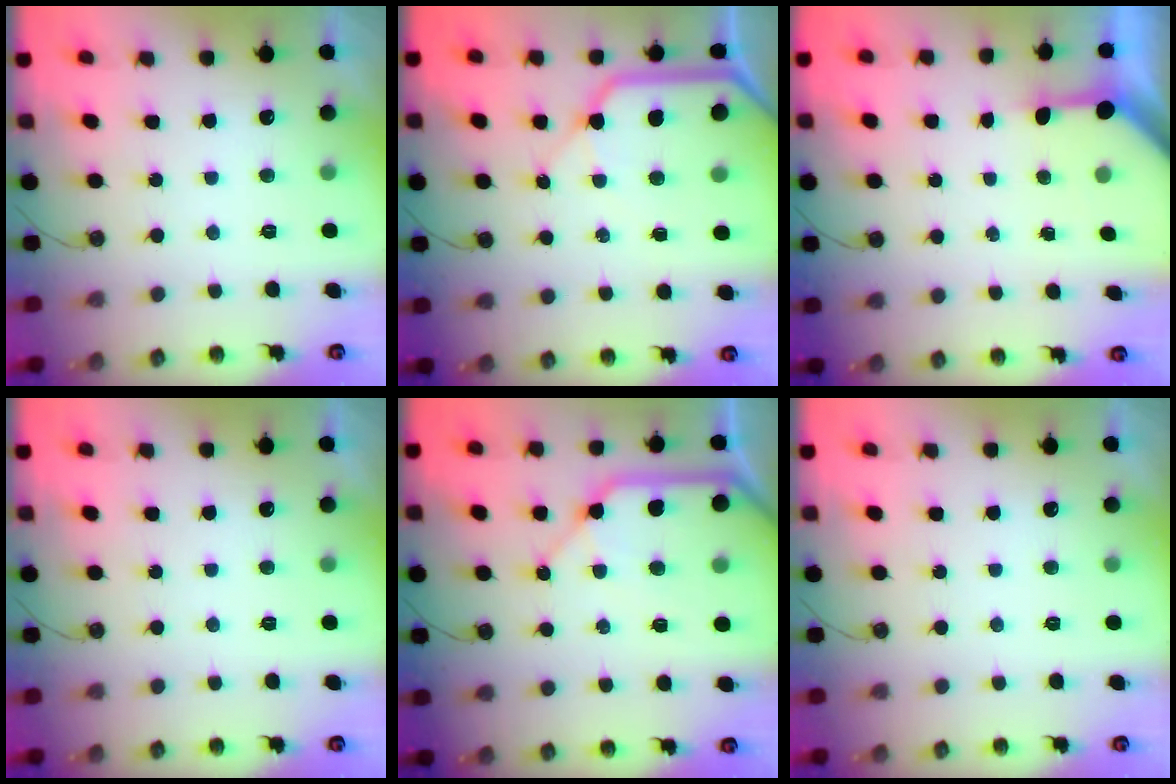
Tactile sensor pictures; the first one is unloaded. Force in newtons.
{"total": 11.2, "press": 11.1, "slide": 1.3}
{"total": 3.4, "press": 3.4, "slide": 0.3}
{"total": 0.0}
{"total": 13.9, "press": 13.8, "slide": 1.6}
{"total": 0.0}